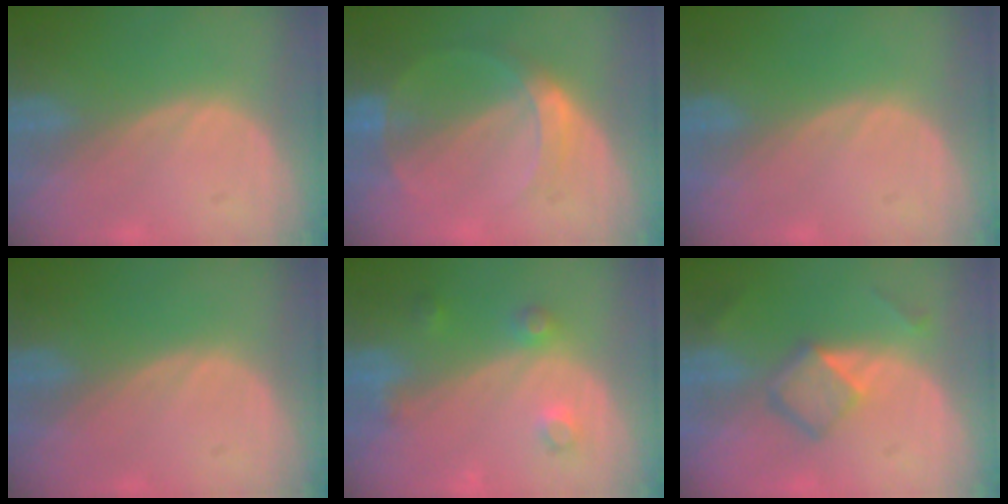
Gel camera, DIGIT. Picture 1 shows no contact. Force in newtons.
{"total": 5.2, "press": 4.7, "slide": 2.0}
{"total": 0.0}
{"total": 0.0}
{"total": 3.7, "press": 3.4, "slide": 1.5}
{"total": 5.0, "press": 4.6, "slide": 1.9}